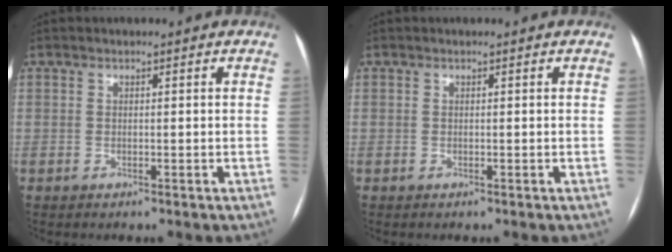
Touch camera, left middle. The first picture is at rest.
{"total": 0.0}